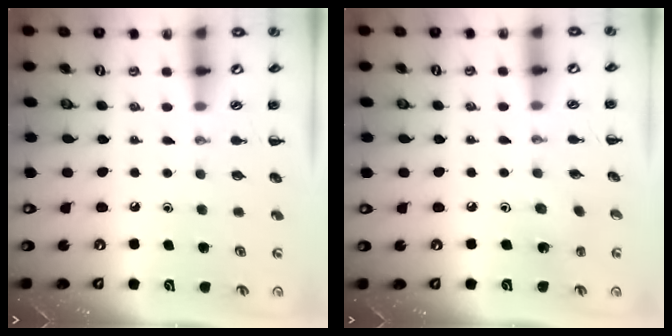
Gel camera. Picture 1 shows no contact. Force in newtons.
{"total": 1.7, "press": 1.6, "slide": 0.6}